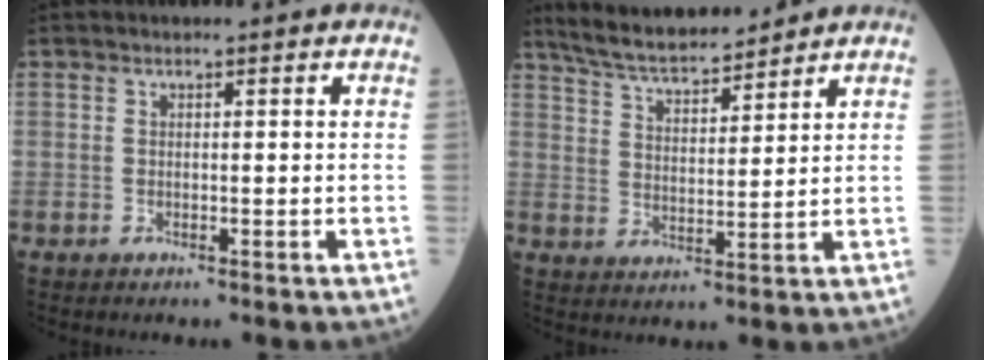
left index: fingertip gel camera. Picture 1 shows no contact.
{"total": 10.1, "force": [9.3, 1.3, 3.6], "torque": [-0.069, 0.016, 0.168]}